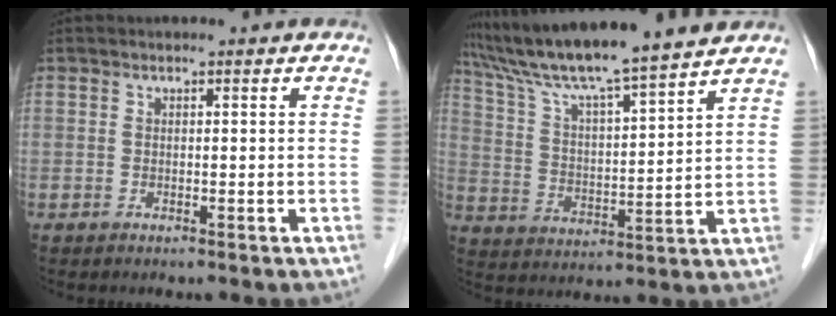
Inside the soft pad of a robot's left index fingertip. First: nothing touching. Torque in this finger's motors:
{"motor_torque": [0.08, -0.75, 0.77, 0.21]}